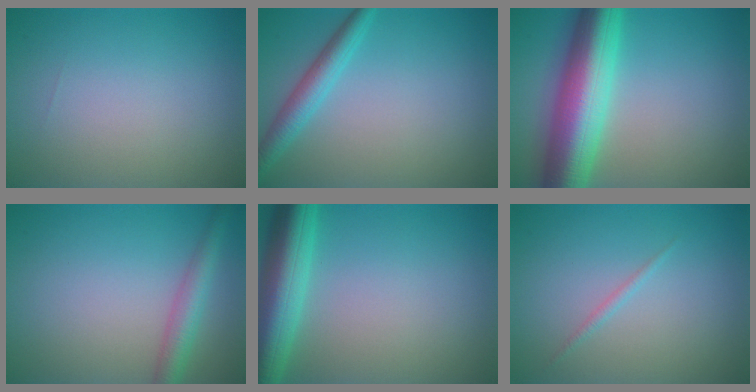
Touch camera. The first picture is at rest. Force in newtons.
{"total": 2.8, "press": 2.8, "slide": 0.1}
{"total": 10.4, "press": 10.4, "slide": 0.1}
{"total": 3.2, "press": 3.2, "slide": 0.1}
{"total": 7.5, "press": 7.5, "slide": 0.4}
{"total": 0.7, "press": 0.7, "slide": 0.0}